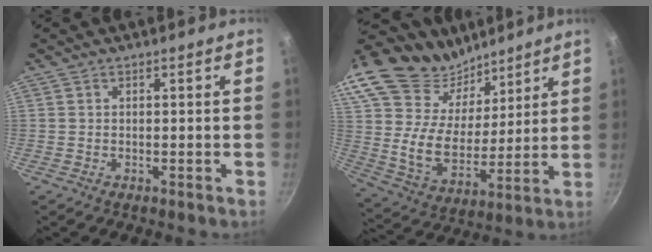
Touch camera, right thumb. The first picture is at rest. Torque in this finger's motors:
{"motor_torque": [0.57, 3.56, 0.63, -0.23, 0.39]}